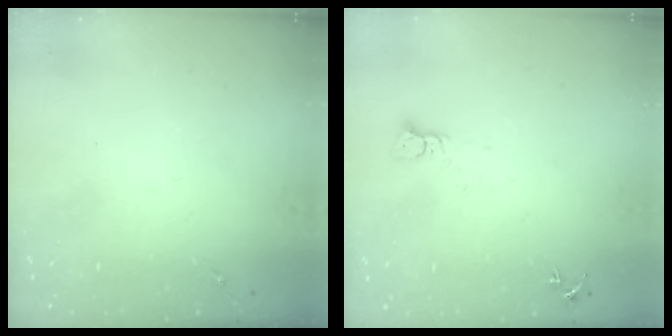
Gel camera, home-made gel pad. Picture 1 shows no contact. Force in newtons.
{"total": 3.2, "press": 3.2, "slide": 0.4}